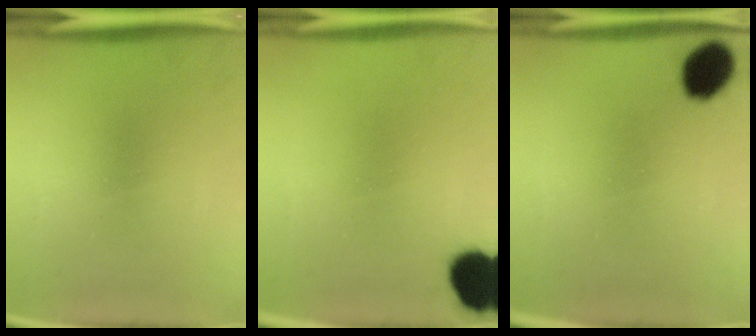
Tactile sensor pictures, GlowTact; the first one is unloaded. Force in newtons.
{"total": 11.8}
{"total": 7.7}